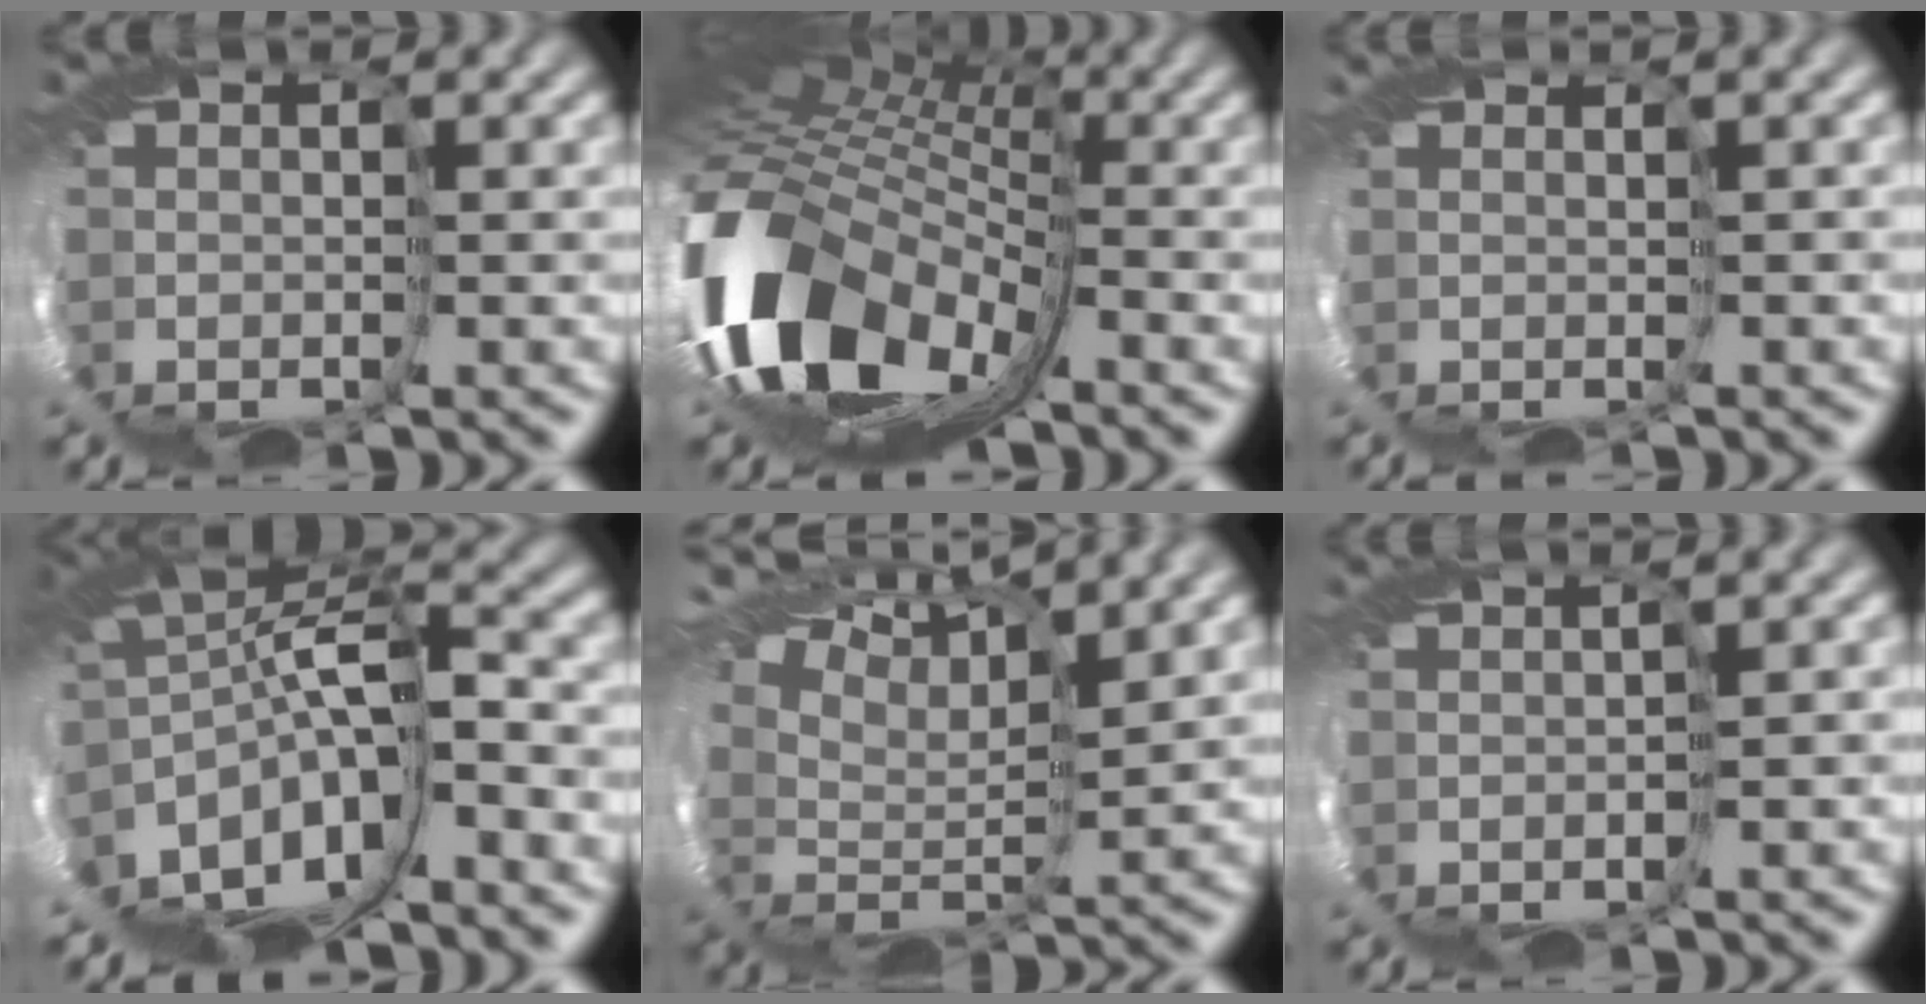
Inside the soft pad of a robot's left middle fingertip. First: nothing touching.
{"total": 9.1, "force": [-2.7, 5.2, 6.9], "torque": [-0.184, -0.023, -0.044]}
{"total": 2.7, "force": [-0.1, -2.3, -1.5], "torque": [0.026, -0.002, 0.008]}
{"total": 5.9, "force": [-3.5, -0.6, 4.7], "torque": [-0.131, 0.000, -0.050]}
{"total": 10.9, "force": [10.5, -2.9, -0.7], "torque": [-0.026, 0.033, 0.157]}
{"total": 3.1, "force": [0.2, -2.7, -1.6], "torque": [0.022, -0.004, 0.010]}